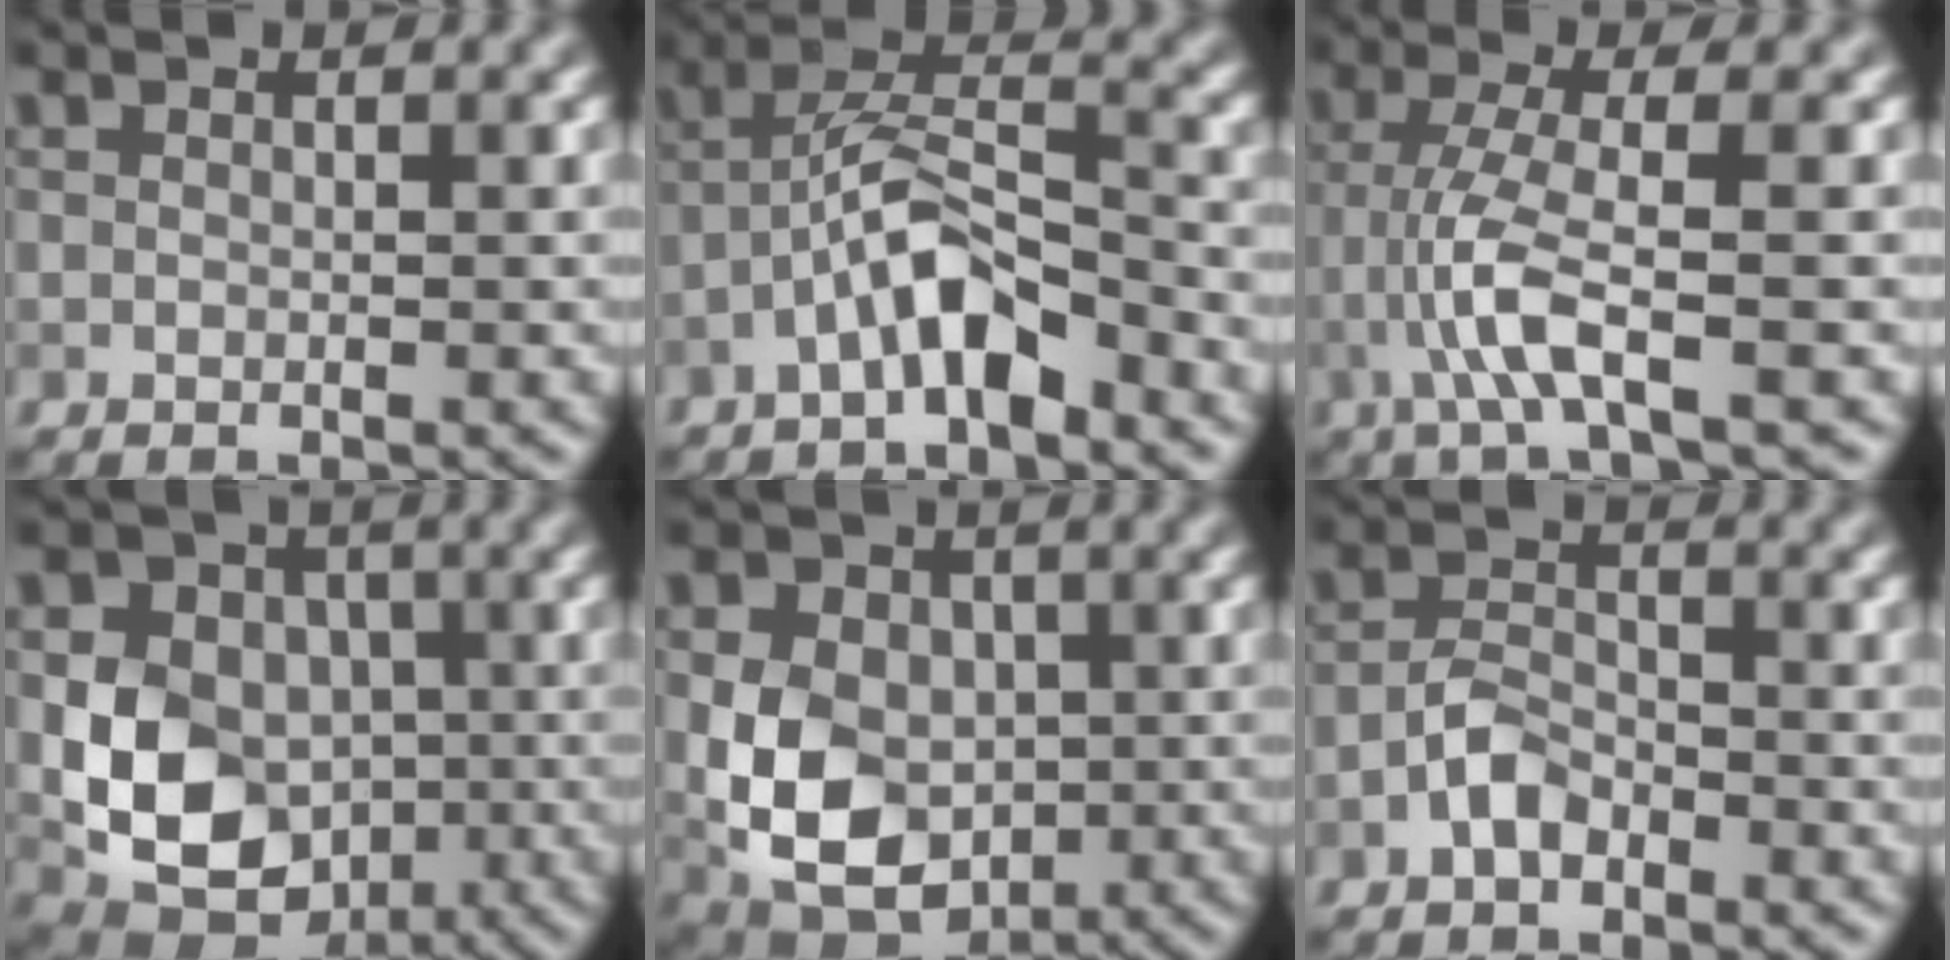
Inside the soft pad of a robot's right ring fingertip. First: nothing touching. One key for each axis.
{"total": 5.7, "fx": -3.3, "fy": 1.7, "fz": 4.4, "tx": -0.084, "ty": 0.018, "tz": -0.066}
{"total": 4.4, "fx": -1.6, "fy": 0.4, "fz": 4.1, "tx": -0.089, "ty": 0.004, "tz": -0.037}
{"total": 10.0, "fx": -0.8, "fy": 8.0, "fz": 5.9, "tx": -0.089, "ty": -0.013, "tz": -0.024}
{"total": 9.2, "fx": -0.6, "fy": 6.9, "fz": 6.1, "tx": -0.109, "ty": -0.009, "tz": -0.015}
{"total": 2.7, "fx": -1.6, "fy": 1.5, "fz": 1.6, "tx": -0.027, "ty": 0.010, "tz": -0.034}